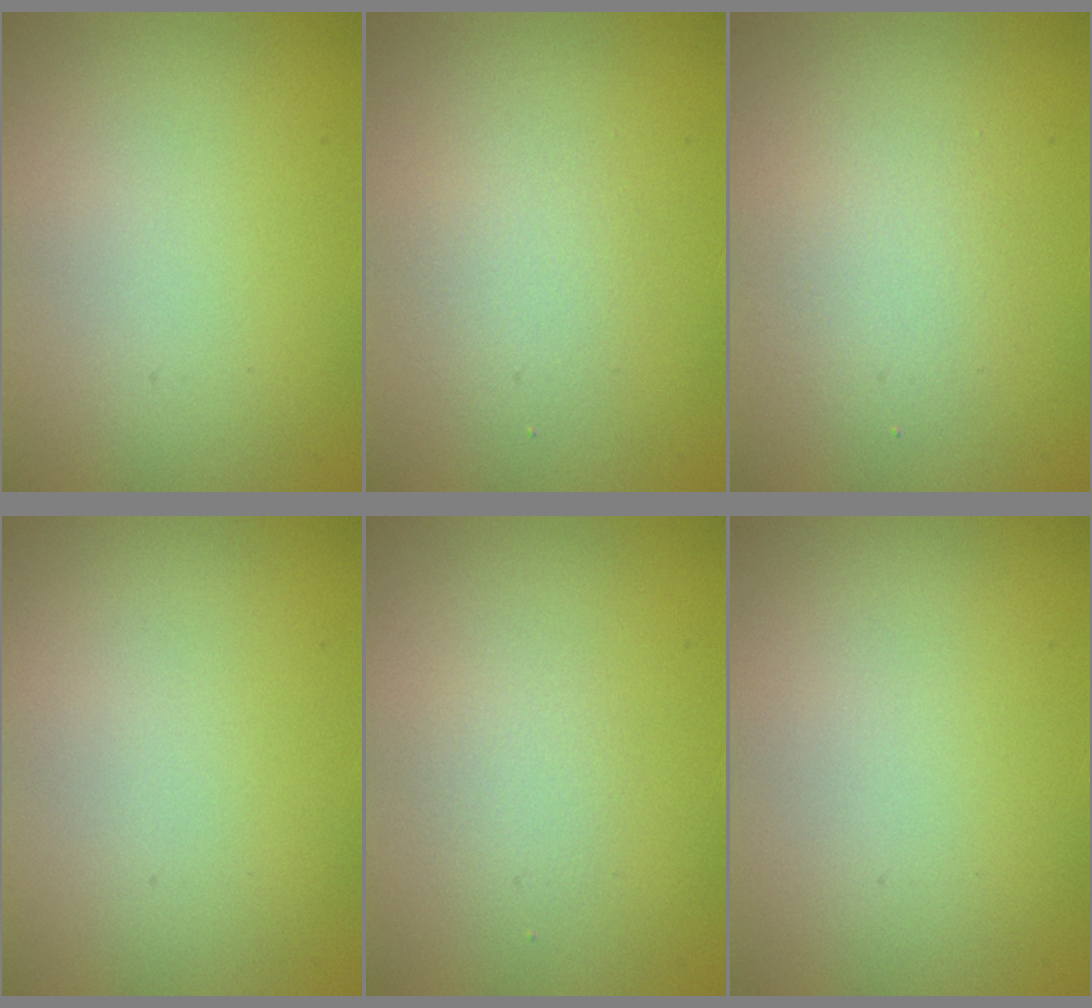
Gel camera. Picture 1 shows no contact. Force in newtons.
{"total": 1.9, "press": 1.9, "slide": 0.2}
{"total": 2.4, "press": 2.4, "slide": 0.4}
{"total": 0.0}
{"total": 1.2, "press": 1.2, "slide": 0.0}
{"total": 0.0}